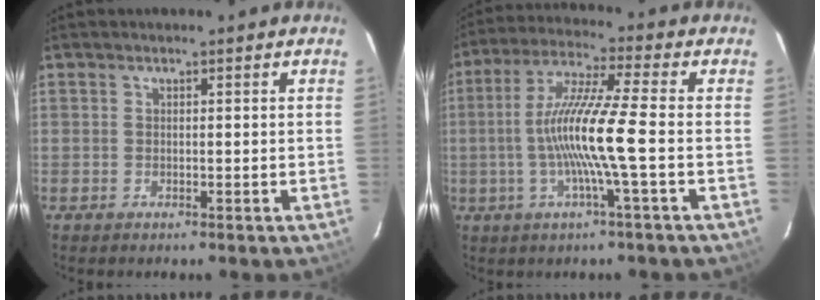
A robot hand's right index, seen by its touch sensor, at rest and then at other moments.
{"total": 12.2, "force": [-2.2, -1.2, 12.0], "torque": [-0.235, 0.001, -0.042]}